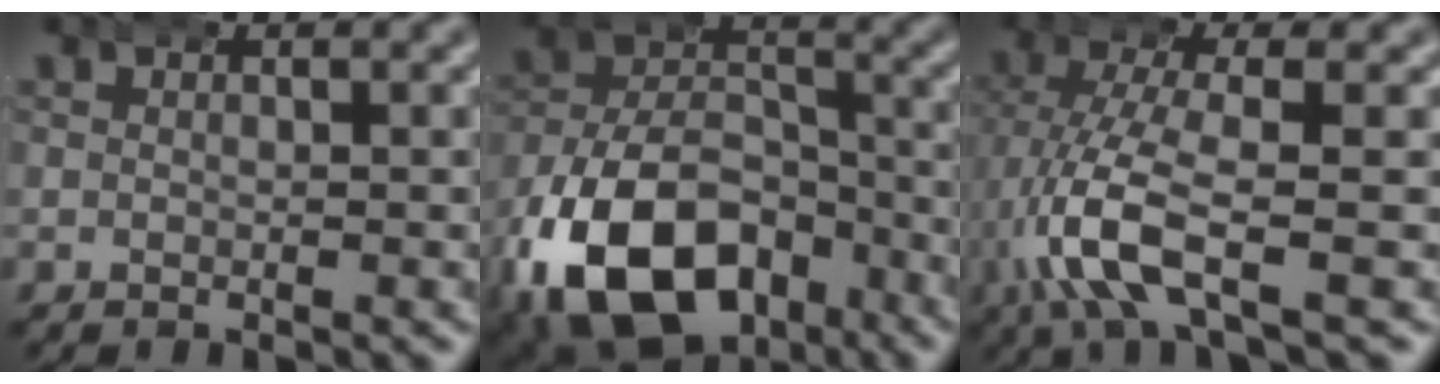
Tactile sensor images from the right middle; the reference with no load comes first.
{"total": 13.6, "force": [-6.5, 8.9, 8.0], "torque": [-0.157, -0.053, -0.087]}
{"total": 6.2, "force": [-1.0, 2.2, 5.7], "torque": [-0.143, -0.022, -0.005]}